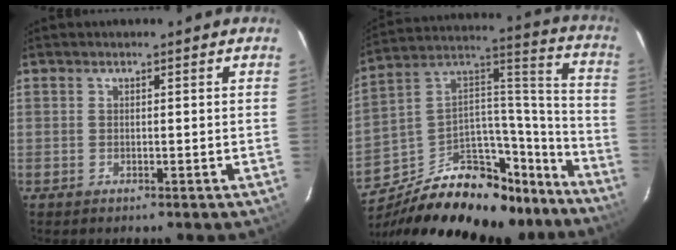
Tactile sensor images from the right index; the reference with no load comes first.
{"total": 30.4, "force": [-22.6, 14.7, 14.0], "torque": [-0.237, 0.078, -0.316]}